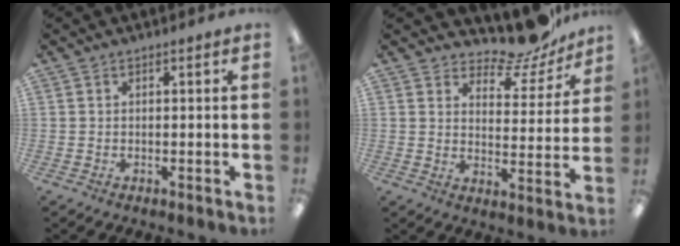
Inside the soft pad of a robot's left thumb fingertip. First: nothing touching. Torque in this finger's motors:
{"motor_torque": [-0.03, -0.05, -0.64, -0.04, 0.00]}